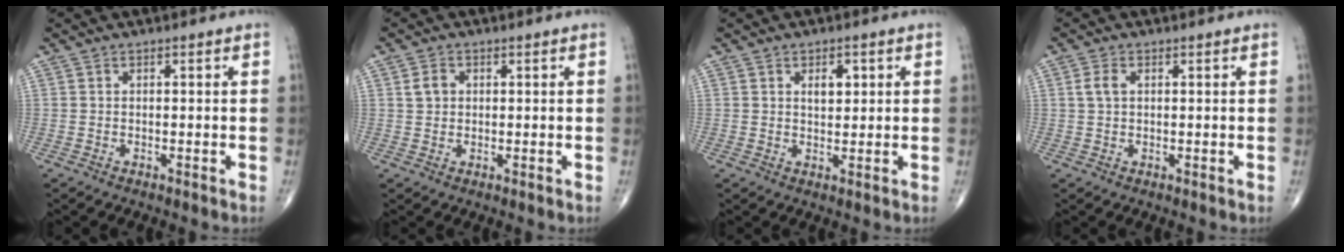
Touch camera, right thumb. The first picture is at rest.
{"total": 2.7, "force": [0.7, 2.2, 1.4], "torque": [-0.019, 0.004, 0.013]}
{"total": 3.3, "force": [1.1, 1.9, 2.5], "torque": [-0.023, -0.004, 0.017]}
{"total": 2.6, "force": [0.6, 1.6, 1.9], "torque": [-0.043, 0.007, 0.013]}